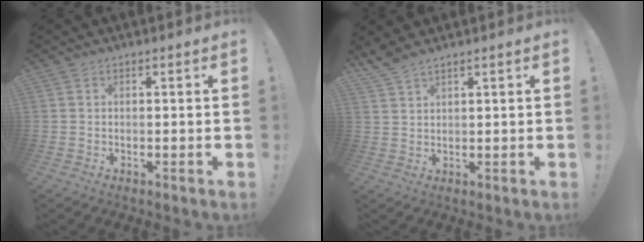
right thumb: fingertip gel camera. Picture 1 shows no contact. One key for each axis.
{"total": 3.7, "fx": 3.4, "fy": 0.2, "fz": 1.6, "tx": -0.039, "ty": -0.020, "tz": 0.063}